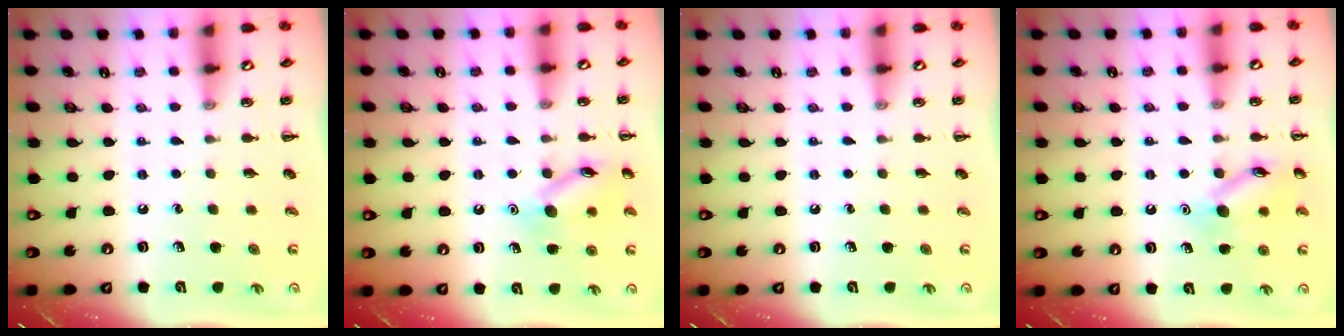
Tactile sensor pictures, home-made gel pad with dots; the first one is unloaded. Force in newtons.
{"total": 11.8, "press": 11.7, "slide": 0.6}
{"total": 0.0}
{"total": 11.7, "press": 11.7, "slide": 0.9}